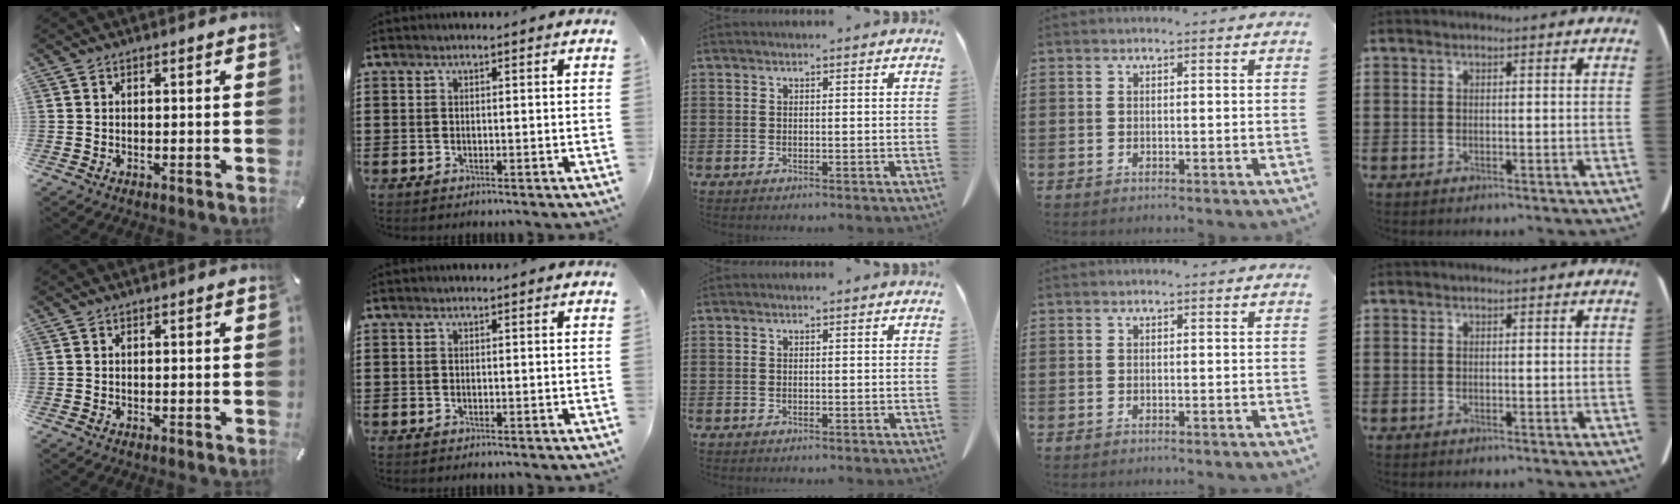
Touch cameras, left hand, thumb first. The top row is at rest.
{}